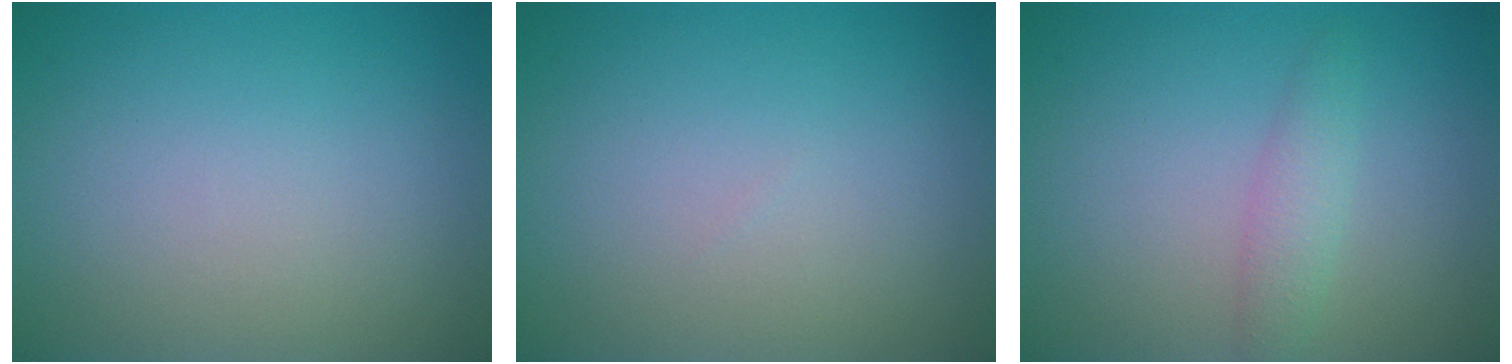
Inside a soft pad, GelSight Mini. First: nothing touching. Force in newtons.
{"total": 0.0}
{"total": 1.8, "press": 1.8, "slide": 0.1}